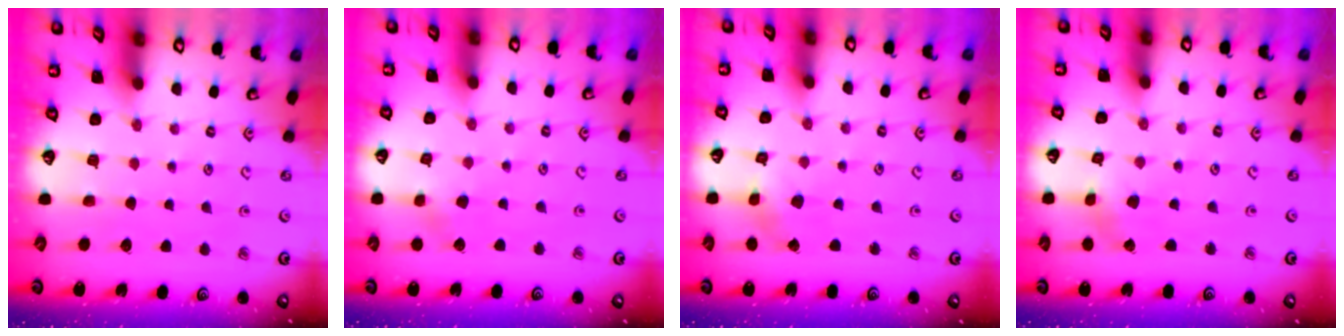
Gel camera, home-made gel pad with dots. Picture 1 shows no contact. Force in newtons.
{"total": 3.9, "press": 3.9, "slide": 0.5}
{"total": 2.3, "press": 2.3, "slide": 0.4}
{"total": 2.3, "press": 2.3, "slide": 0.3}